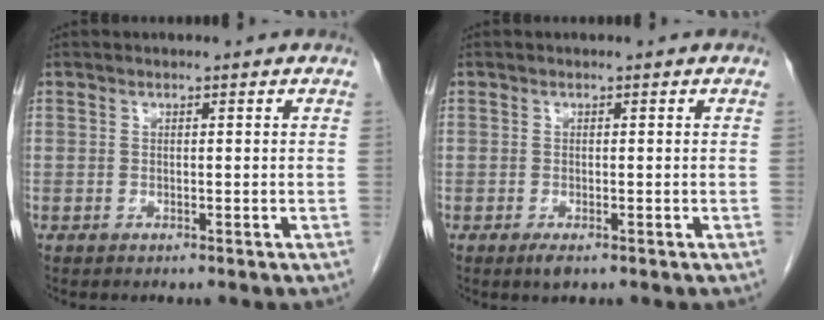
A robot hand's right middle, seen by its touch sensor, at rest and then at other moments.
{"total": 1.4, "force": [-0.8, 0.4, 1.1], "torque": [-0.020, -0.003, -0.010]}